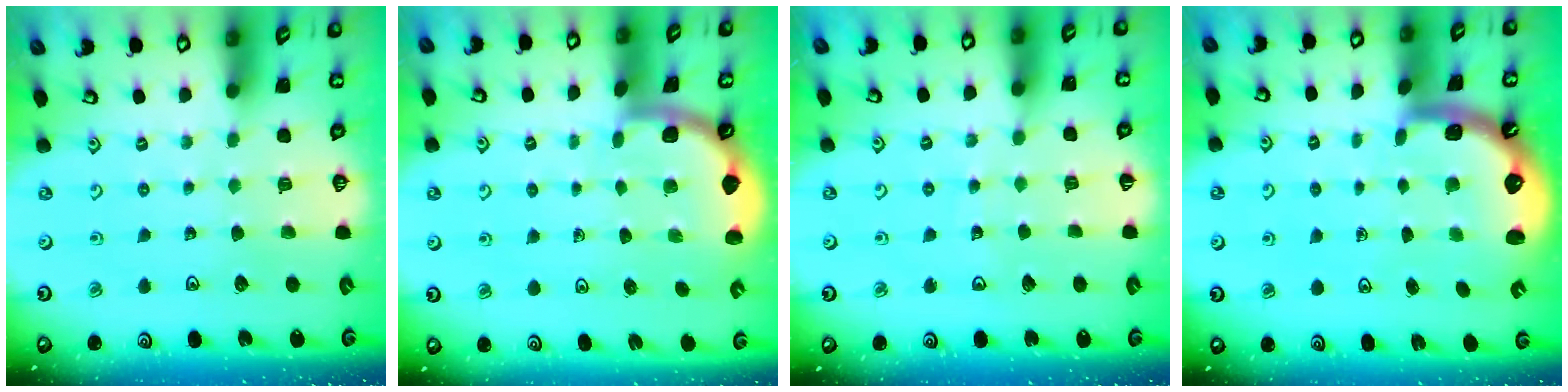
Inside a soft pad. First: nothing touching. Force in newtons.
{"total": 1.8, "press": 1.7, "slide": 0.0}
{"total": 5.4, "press": 5.3, "slide": 0.5}
{"total": 1.4, "press": 1.3, "slide": 0.6}